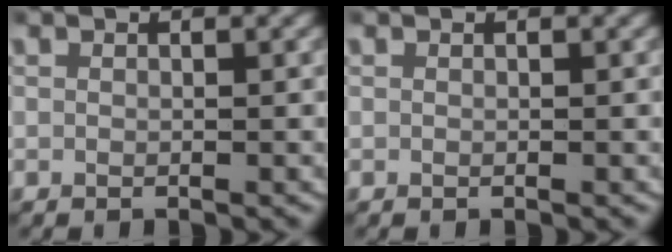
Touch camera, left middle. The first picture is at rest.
{"total": 0.0}